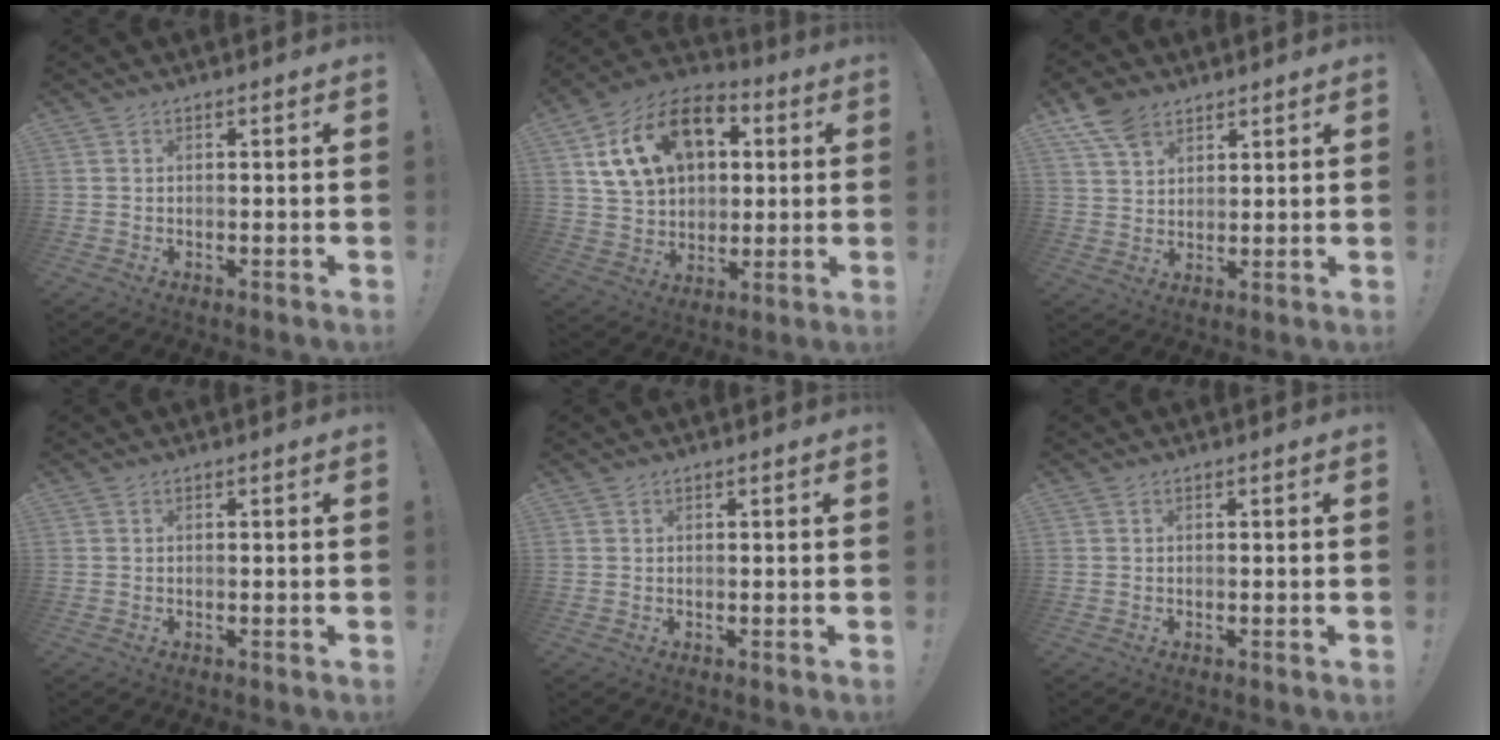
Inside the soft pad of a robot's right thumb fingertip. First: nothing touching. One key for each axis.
{"total": 19.4, "fx": 7.2, "fy": 13.4, "fz": 12.0, "tx": -0.186, "ty": -0.014, "tz": 0.141}
{"total": 8.3, "fx": 5.9, "fy": 4.8, "fz": 3.4, "tx": -0.062, "ty": -0.025, "tz": 0.115}
{"total": 0.0}
{"total": 0.0}
{"total": 0.0}